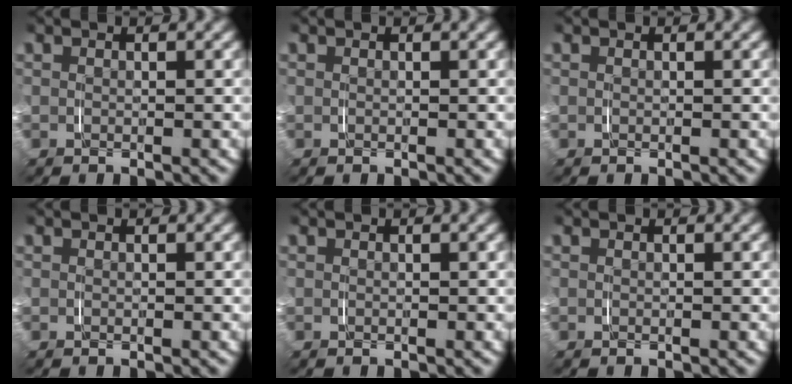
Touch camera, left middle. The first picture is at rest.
{"total": 0.0}
{"total": 0.0}
{"total": 0.0}
{"total": 0.0}
{"total": 0.0}